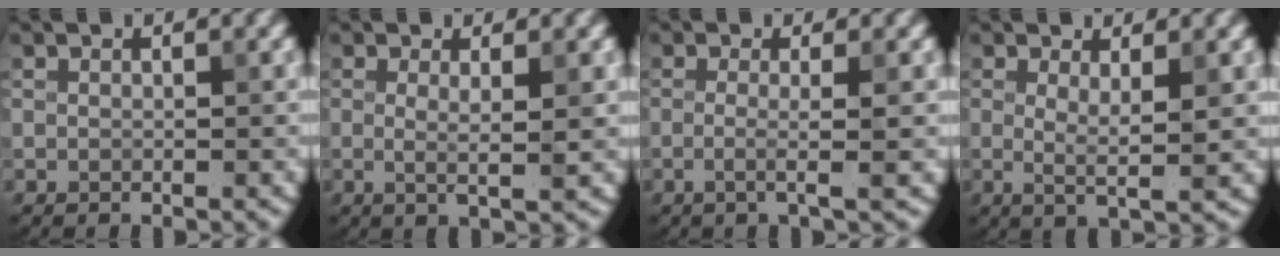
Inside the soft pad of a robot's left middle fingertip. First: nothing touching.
{"total": 2.2, "force": [0.2, 0.3, 2.2], "torque": [-0.035, -0.008, 0.000]}
{"total": 2.4, "force": [-0.3, 0.6, 2.3], "torque": [-0.037, -0.007, -0.014]}
{"total": 2.6, "force": [0.4, 0.4, 2.6], "torque": [-0.044, -0.012, 0.006]}